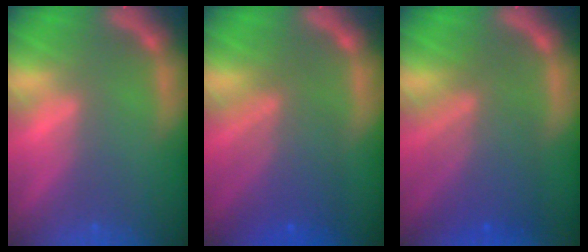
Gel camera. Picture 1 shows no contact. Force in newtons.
{"total": 6.5}
{"total": 7.1}